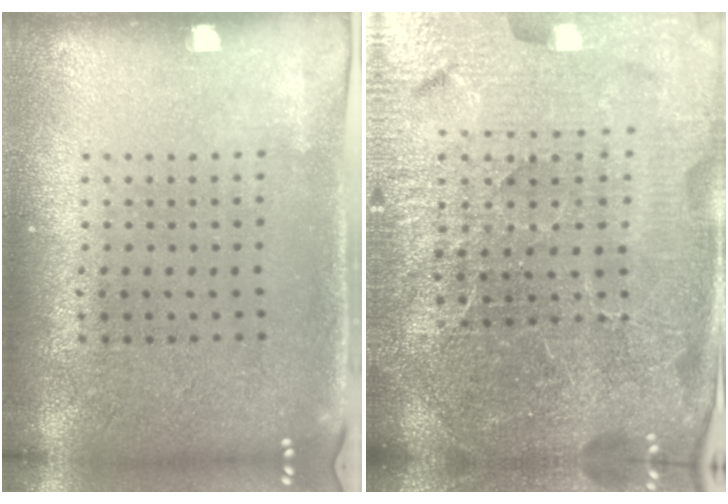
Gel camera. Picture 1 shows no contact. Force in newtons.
{"total": 6.2, "press": 5.5, "slide": 2.8}